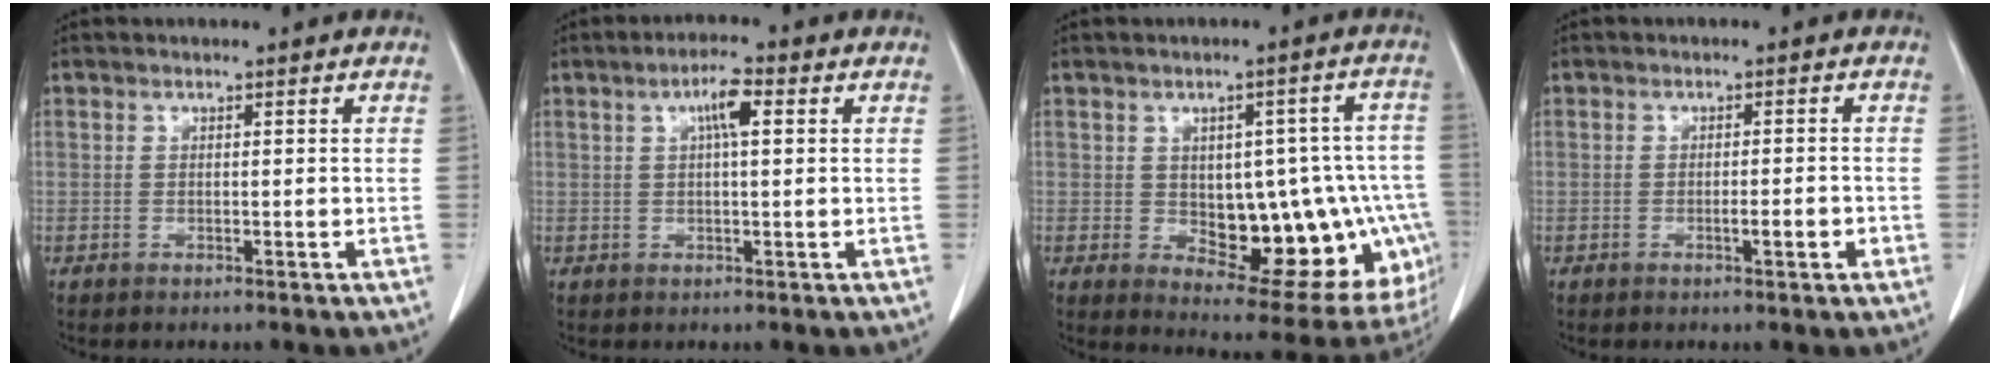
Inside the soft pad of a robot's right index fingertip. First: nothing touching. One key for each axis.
{"total": 4.1, "fx": 1.3, "fy": 0.7, "fz": 3.8, "tx": -0.070, "ty": 0.009, "tz": 0.022}
{"total": 20.2, "fx": -3.2, "fy": 9.8, "fz": 17.4, "tx": -0.142, "ty": 0.036, "tz": -0.012}
{"total": 2.6, "fx": -1.0, "fy": 0.4, "fz": 2.3, "tx": -0.036, "ty": 0.000, "tz": -0.014}